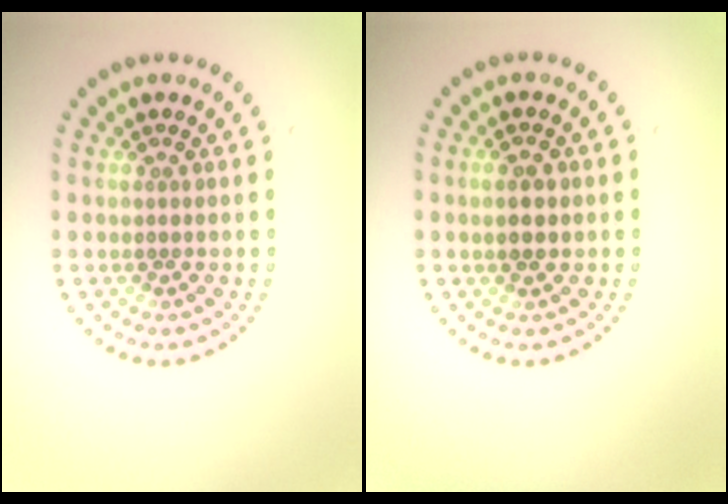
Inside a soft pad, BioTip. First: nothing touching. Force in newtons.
{"total": 2.0, "press": 1.9, "slide": 0.4}